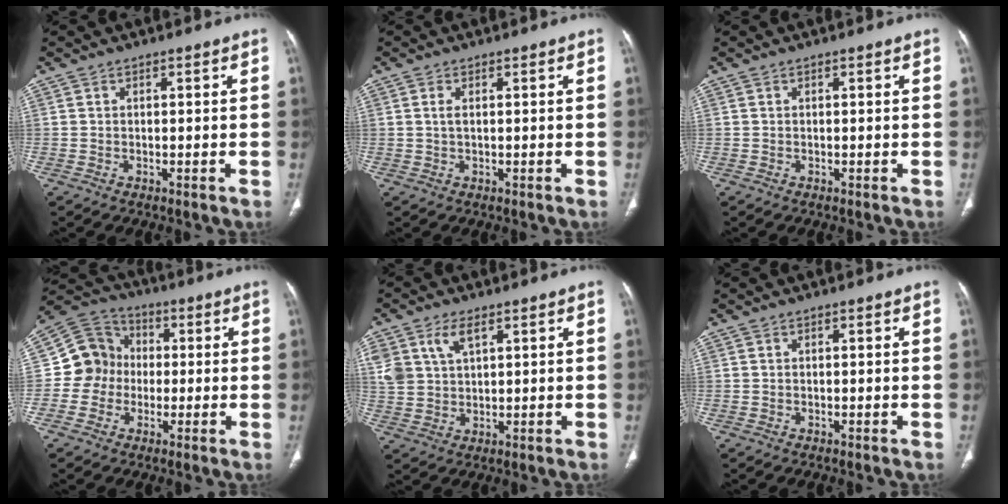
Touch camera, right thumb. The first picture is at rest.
{"total": 1.4, "force": [0.4, 0.5, 1.2], "torque": [-0.030, 0.003, 0.011]}
{"total": 0.0}
{"total": 9.8, "force": [-0.7, 9.3, 3.1], "torque": [-0.021, 0.028, -0.024]}
{"total": 7.1, "force": [3.4, 4.0, 4.7], "torque": [-0.095, -0.006, 0.073]}
{"total": 0.0}